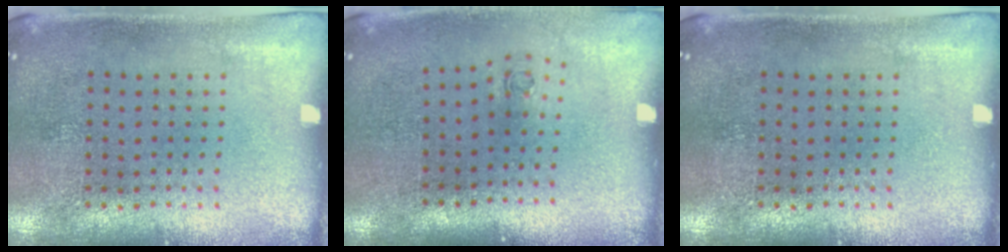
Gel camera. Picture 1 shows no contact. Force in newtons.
{"total": 0.7, "press": 0.3, "slide": 0.6}
{"total": 0.0}